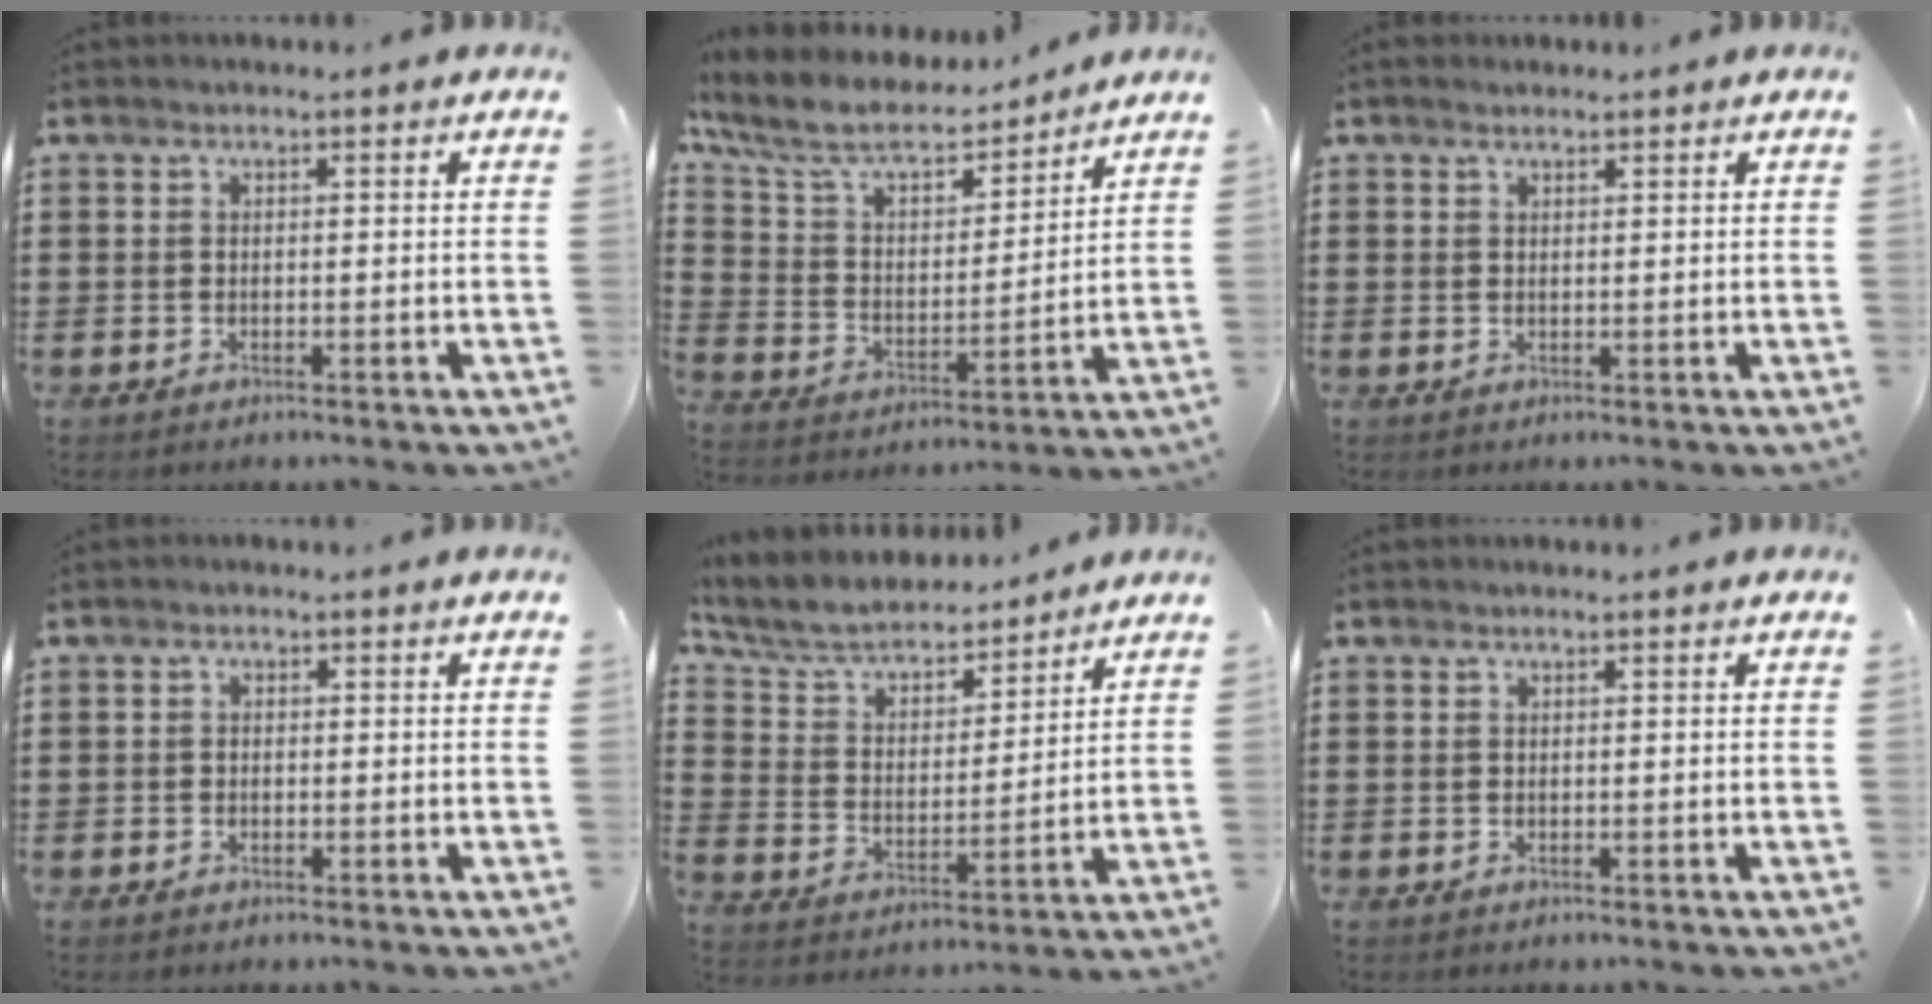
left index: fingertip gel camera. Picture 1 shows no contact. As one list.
[{"total": 8.4, "force": [7.1, 2.6, 3.6], "torque": [-0.104, -0.041, 0.122]}, {"total": 0.9, "force": [0.8, 0.4, 0.3], "torque": [-0.006, 0.004, 0.015]}, {"total": 0.8, "force": [-0.5, 0.6, 0.2], "torque": [-0.005, 0.000, -0.011]}, {"total": 6.0, "force": [5.5, 1.8, 1.8], "torque": [-0.066, -0.032, 0.091]}, {"total": 0.0}]